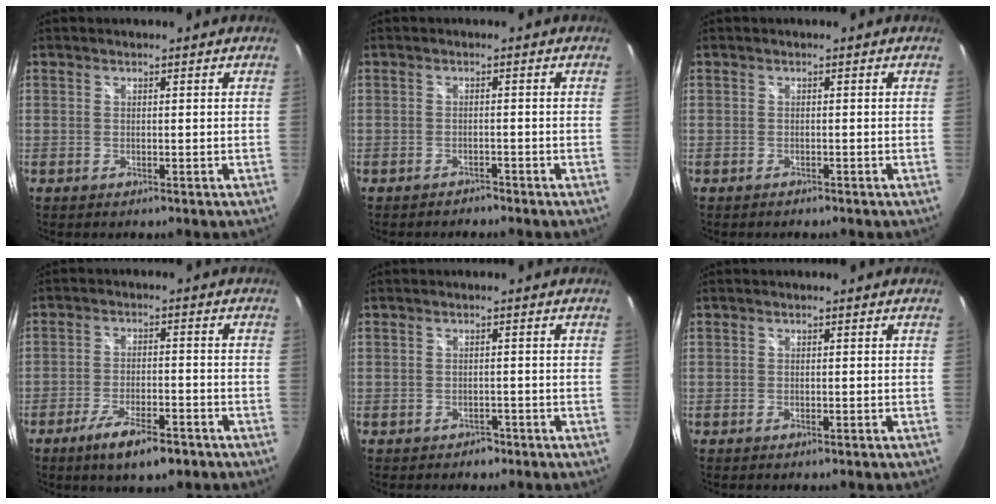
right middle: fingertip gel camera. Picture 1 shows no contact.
{"total": 1.9, "force": [-1.8, 0.6, 0.3], "torque": [-0.009, -0.005, -0.029]}
{"total": 0.9, "force": [-0.8, 0.3, 0.2], "torque": [-0.006, -0.002, -0.015]}
{"total": 9.2, "force": [-6.0, 2.6, 6.4], "torque": [-0.134, -0.017, -0.098]}
{"total": 2.1, "force": [-1.5, 1.4, 0.5], "torque": [-0.013, -0.003, -0.019]}
{"total": 0.7, "force": [-0.5, 0.2, 0.4], "torque": [-0.007, 0.000, -0.008]}